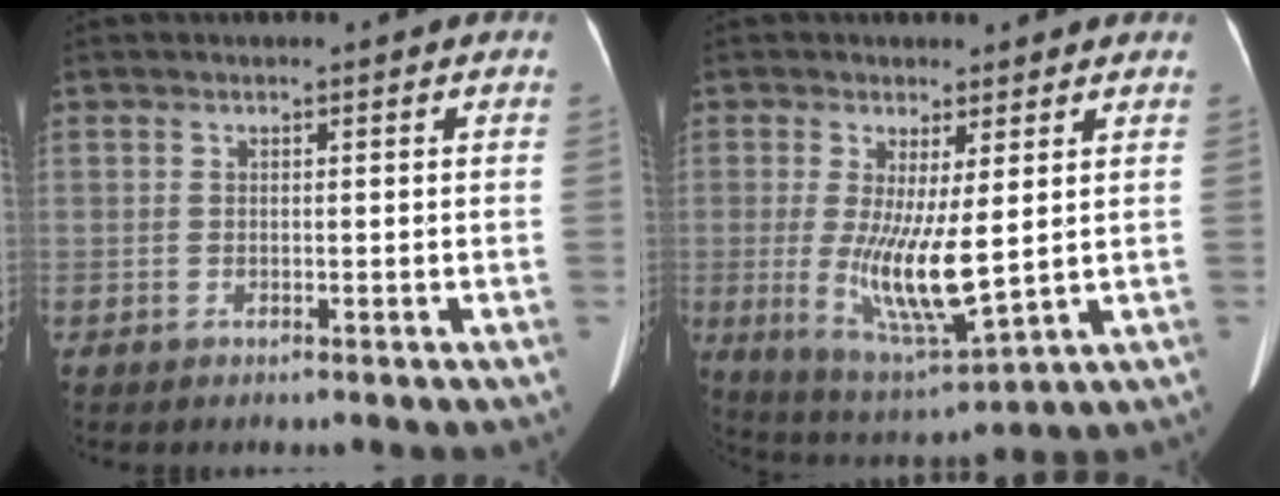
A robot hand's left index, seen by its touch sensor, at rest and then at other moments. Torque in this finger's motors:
{"motor_torque": [1.55, -0.01, 0.76, 0.10]}